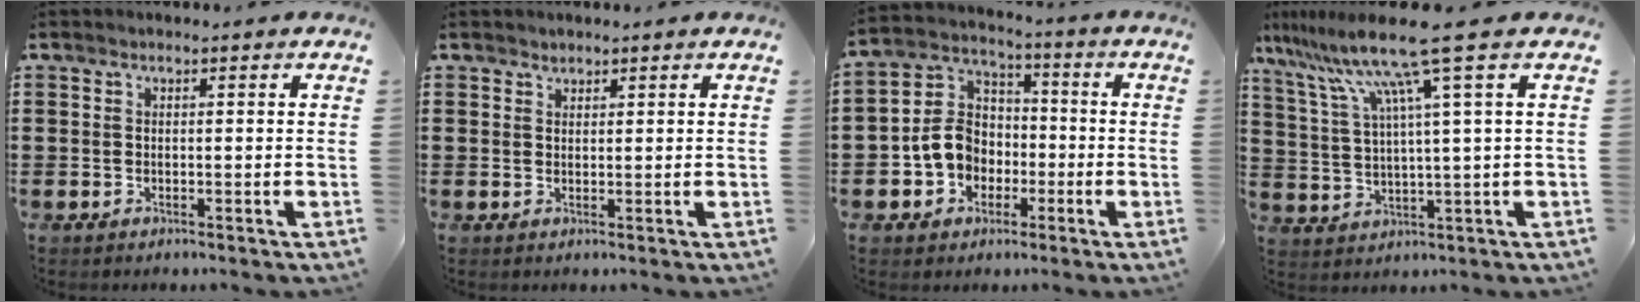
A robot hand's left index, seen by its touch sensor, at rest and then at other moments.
{"total": 1.2, "force": [1.1, 0.4, -0.1], "torque": [-0.001, 0.000, 0.023]}
{"total": 8.1, "force": [-2.1, 6.9, 3.7], "torque": [-0.107, 0.016, -0.045]}
{"total": 10.9, "force": [6.3, -0.6, 8.9], "torque": [-0.200, -0.025, 0.095]}